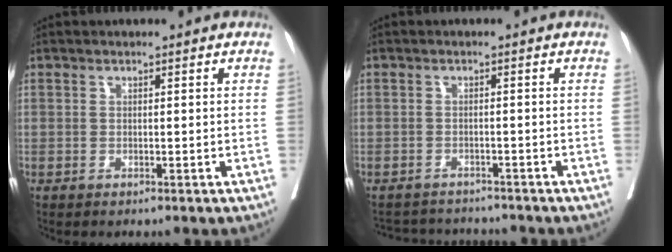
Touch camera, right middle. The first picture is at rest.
{"total": 7.9, "force": [-7.8, 1.1, 1.1], "torque": [-0.019, 0.008, -0.106]}